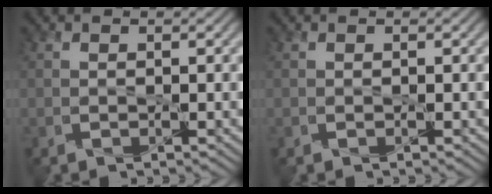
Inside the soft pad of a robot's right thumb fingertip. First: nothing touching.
{"total": 0.0}